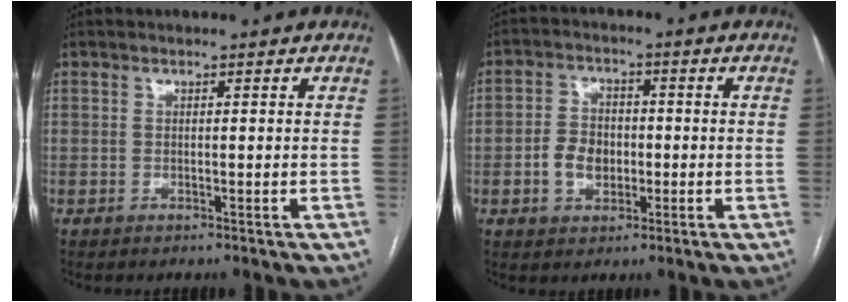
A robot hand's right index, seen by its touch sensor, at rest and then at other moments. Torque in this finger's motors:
{"motor_torque": [0.27, 0.05, 0.17, 0.02]}